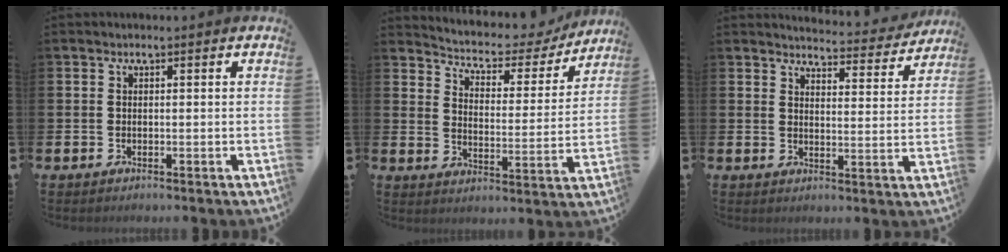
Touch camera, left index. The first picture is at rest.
{"total": 5.0, "force": [4.6, 1.8, 1.0], "torque": [-0.051, -0.036, 0.072]}
{"total": 4.3, "force": [4.2, 0.5, 0.5], "torque": [-0.012, -0.034, 0.070]}